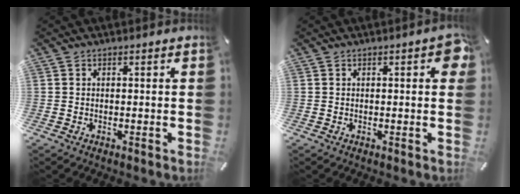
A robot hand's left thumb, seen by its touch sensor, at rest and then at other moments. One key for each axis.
{"total": 3.8, "fx": 0.7, "fy": 1.3, "fz": 3.5, "tx": -0.043, "ty": 0.001, "tz": 0.006}